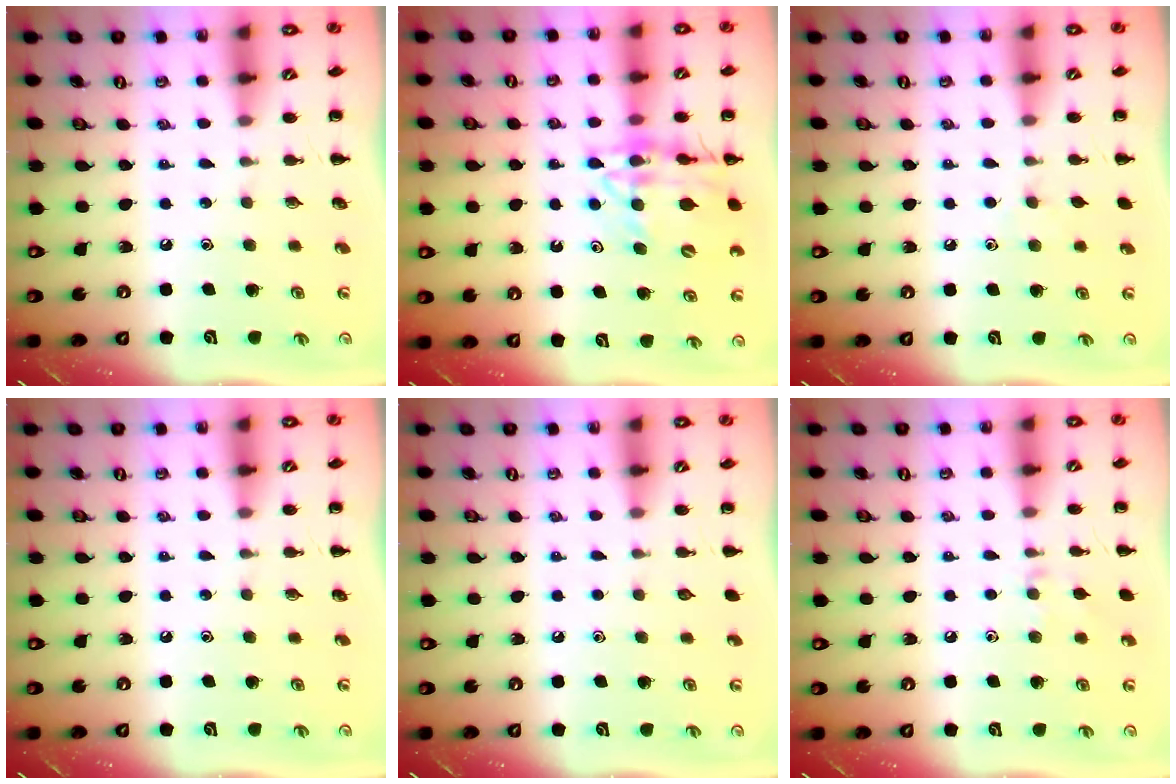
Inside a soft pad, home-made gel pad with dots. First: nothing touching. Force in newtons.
{"total": 16.3, "press": 16.0, "slide": 3.3}
{"total": 3.8, "press": 3.6, "slide": 1.4}
{"total": 0.0}
{"total": 0.0}
{"total": 6.1, "press": 5.8, "slide": 2.0}